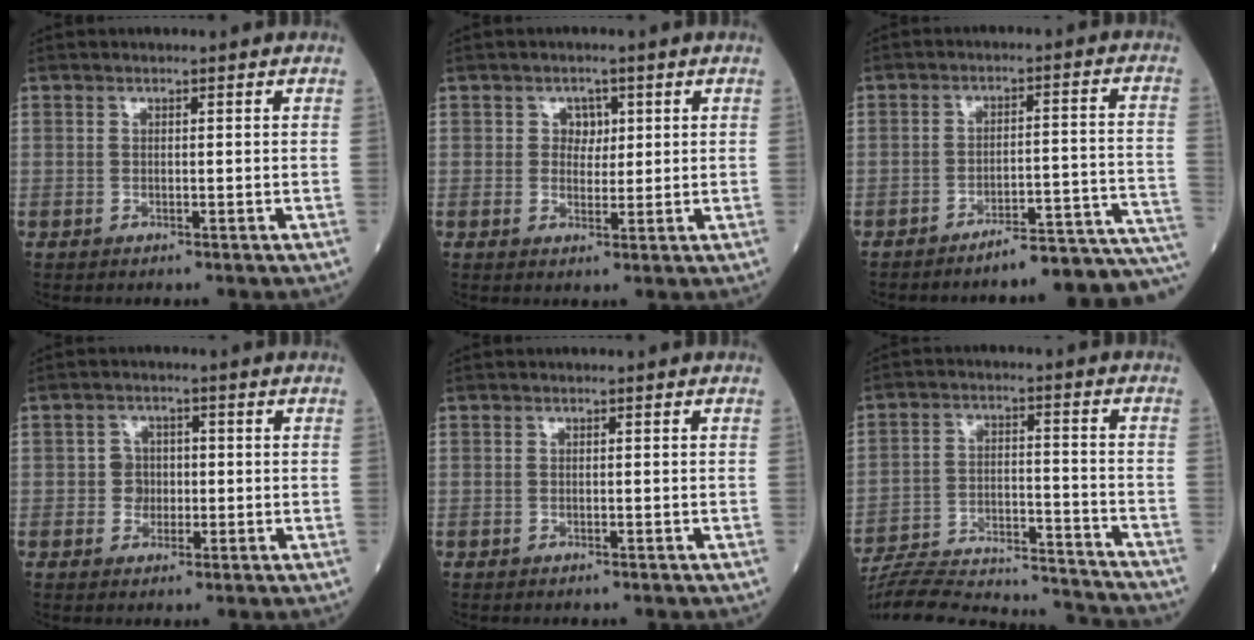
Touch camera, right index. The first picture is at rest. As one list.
[{"total": 2.6, "force": [0.8, 2.1, 1.3], "torque": [-0.010, 0.001, 0.010]}, {"total": 13.3, "force": [-12.3, -0.1, 5.1], "torque": [-0.020, 0.040, -0.158]}, {"total": 2.9, "force": [-0.4, 2.7, 1.1], "torque": [-0.011, 0.006, -0.008]}, {"total": 0.5, "force": [-0.5, 0.0, 0.1], "torque": [-0.005, -0.001, -0.011]}, {"total": 23.1, "force": [-22.0, 2.6, 6.6], "torque": [-0.123, -0.006, -0.321]}]